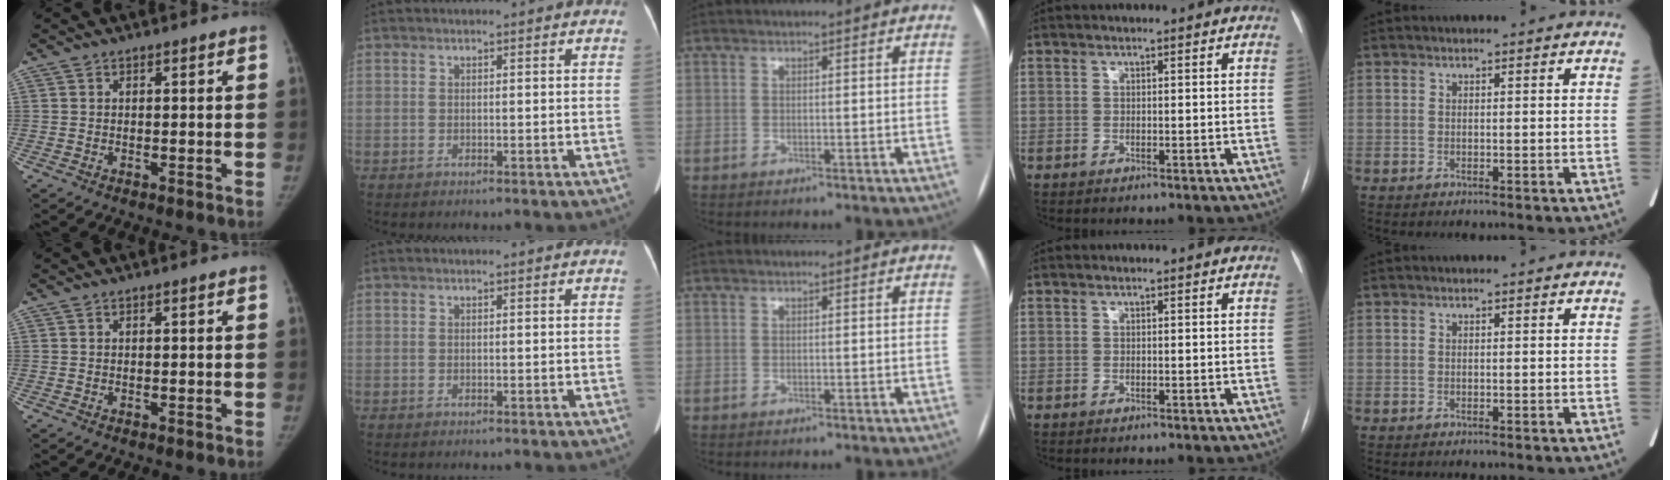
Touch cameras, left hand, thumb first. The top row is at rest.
{}